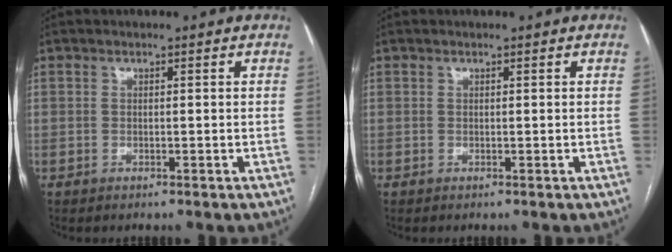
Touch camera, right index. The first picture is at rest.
{"total": 0.0}